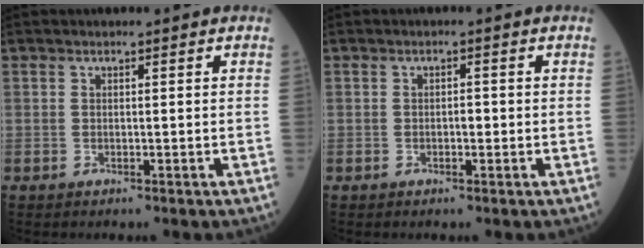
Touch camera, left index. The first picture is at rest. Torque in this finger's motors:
{"motor_torque": [-0.03, 0.39, -0.07, -0.01]}